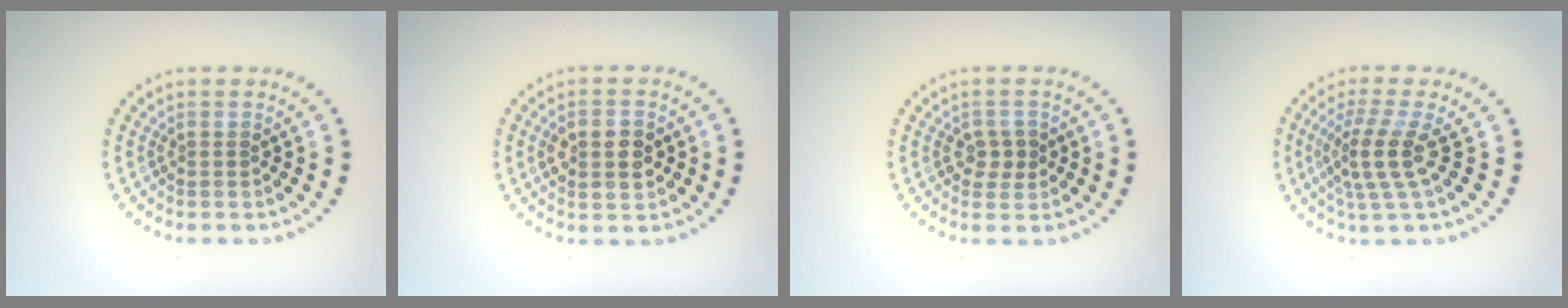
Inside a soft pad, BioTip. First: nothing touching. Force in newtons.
{"total": 3.8, "press": 3.8, "slide": 0.1}
{"total": 1.9, "press": 1.8, "slide": 0.6}
{"total": 3.6, "press": 2.7, "slide": 2.5}